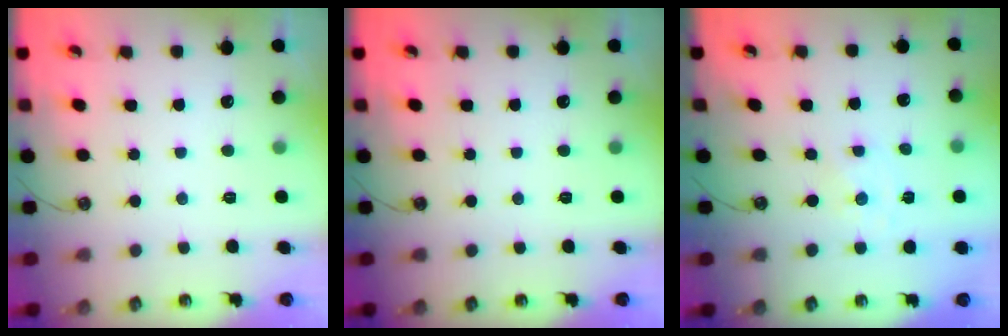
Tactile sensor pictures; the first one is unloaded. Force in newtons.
{"total": 0.0}
{"total": 0.0}